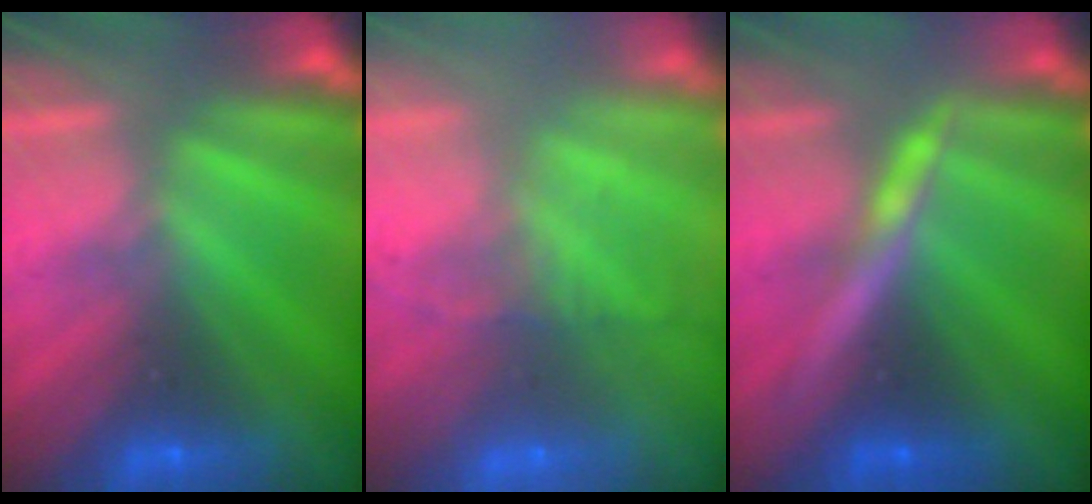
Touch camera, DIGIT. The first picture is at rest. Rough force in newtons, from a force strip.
{"total": 7.1}
{"total": 3.0}